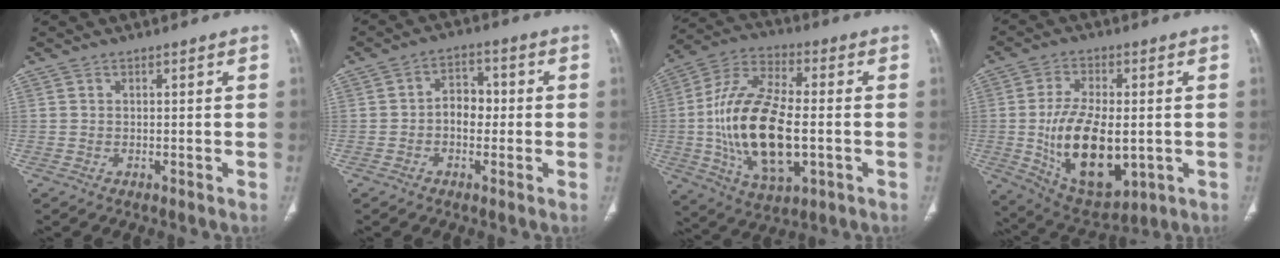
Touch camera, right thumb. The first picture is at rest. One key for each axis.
{"total": 5.3, "fx": -0.7, "fy": 3.9, "fz": 3.5, "tx": -0.028, "ty": 0.021, "tz": -0.021}
{"total": 21.3, "fx": -2.4, "fy": 10.2, "fz": 18.5, "tx": -0.358, "ty": 0.011, "tz": -0.036}
{"total": 17.6, "fx": -2.1, "fy": 9.2, "fz": 14.8, "tx": -0.245, "ty": -0.011, "tz": -0.015}